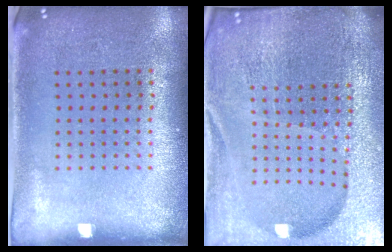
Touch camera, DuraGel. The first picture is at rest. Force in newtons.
{"total": 6.9, "press": 5.9, "slide": 3.6}